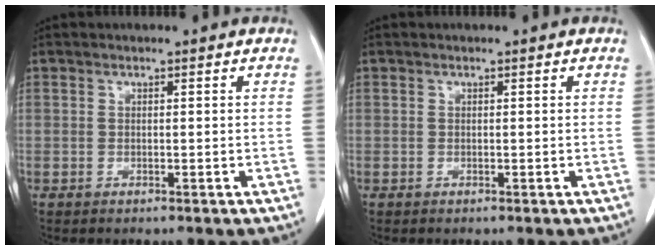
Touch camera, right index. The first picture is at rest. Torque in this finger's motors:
{"motor_torque": [0.00, 0.00, 0.00, 0.00]}